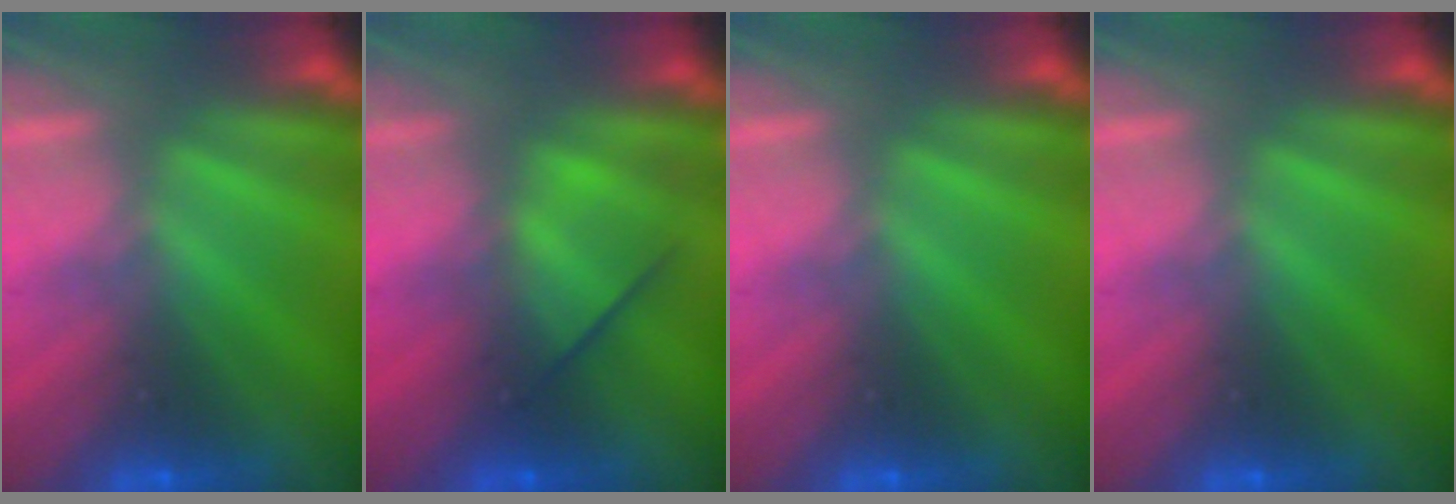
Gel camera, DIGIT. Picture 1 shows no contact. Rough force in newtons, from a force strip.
{"total": 2.5}
{"total": 0.0}
{"total": 0.0}